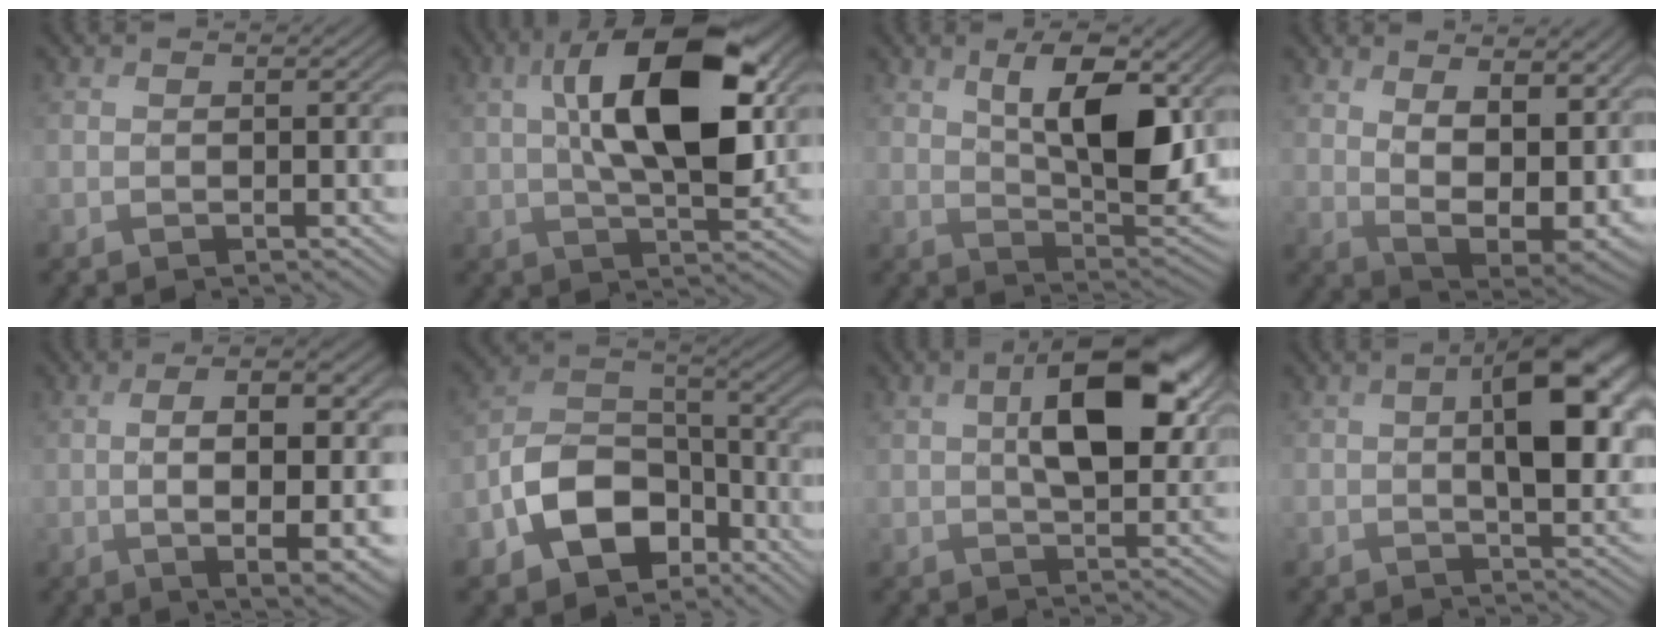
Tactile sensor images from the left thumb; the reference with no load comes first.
{"total": 13.8, "force": [3.3, 6.0, 11.9], "torque": [-0.213, 0.007, 0.052]}
{"total": 11.8, "force": [4.0, 5.1, 9.8], "torque": [-0.158, -0.010, 0.070]}
{"total": 13.8, "force": [4.6, 7.5, 10.6], "torque": [-0.181, -0.012, 0.090]}
{"total": 10.5, "force": [0.4, 3.3, 10.0], "torque": [-0.176, -0.001, 0.009]}
{"total": 11.6, "force": [-5.6, 7.7, 6.6], "torque": [-0.136, -0.008, -0.122]}
{"total": 10.7, "force": [3.1, 5.0, 8.9], "torque": [-0.150, 0.008, 0.049]}
{"total": 9.1, "force": [1.7, 4.0, 8.0], "torque": [-0.123, 0.005, 0.029]}